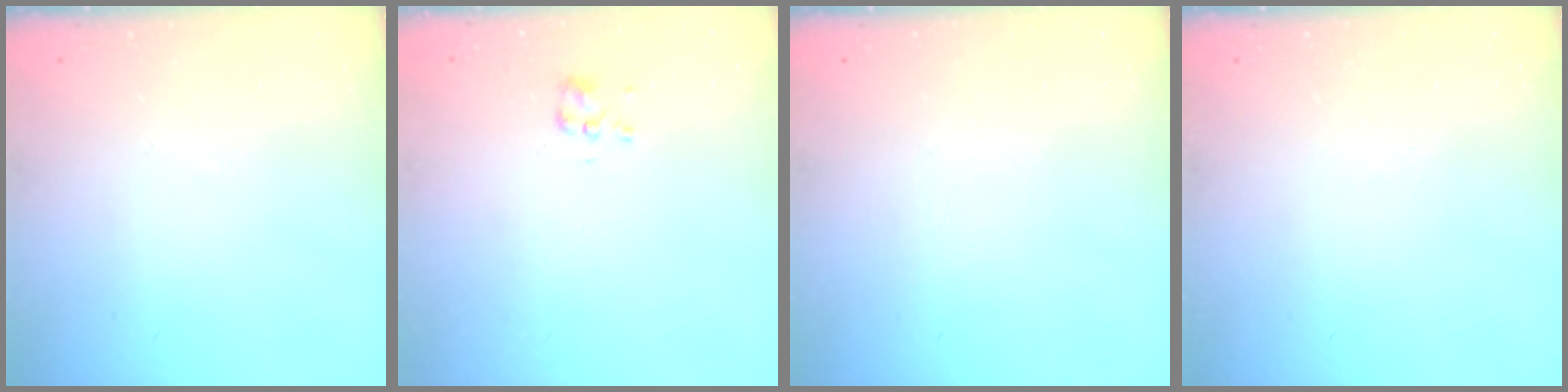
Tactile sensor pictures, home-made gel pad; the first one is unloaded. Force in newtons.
{"total": 1.9, "press": 1.8, "slide": 0.8}
{"total": 0.0}
{"total": 0.0}